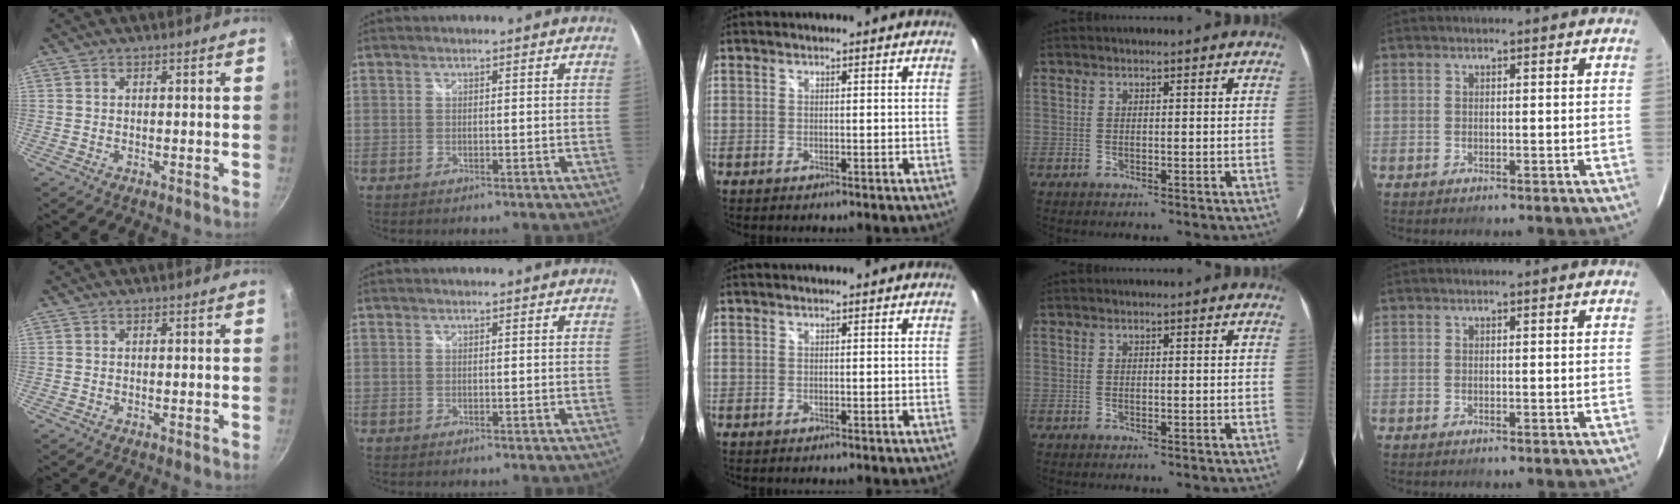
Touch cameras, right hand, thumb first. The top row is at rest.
{}